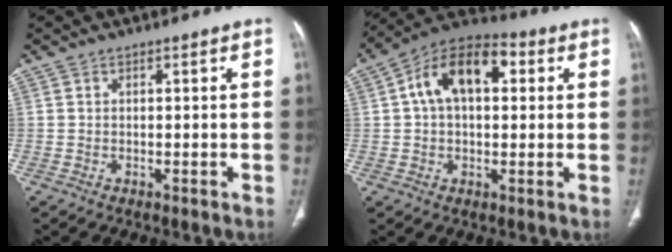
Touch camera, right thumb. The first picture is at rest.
{"total": 14.0, "force": [3.3, 8.7, 10.5], "torque": [-0.151, 0.030, 0.044]}